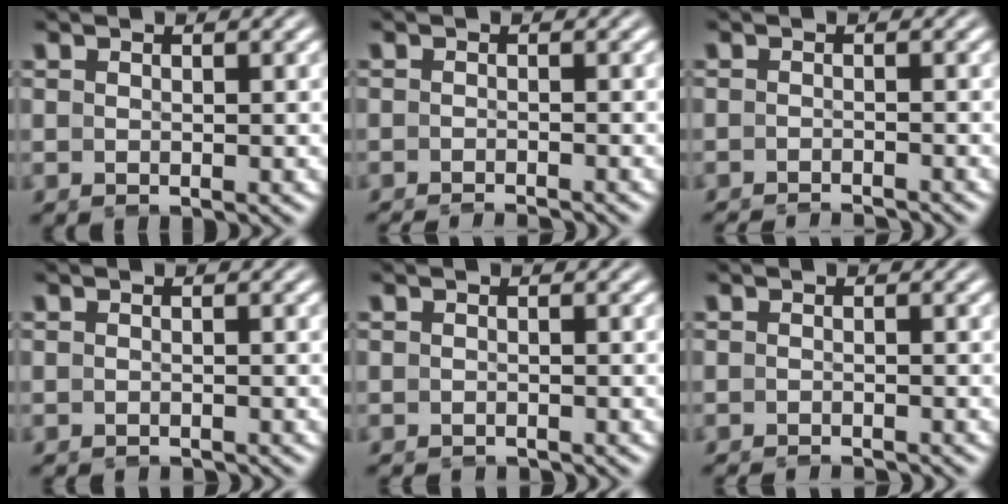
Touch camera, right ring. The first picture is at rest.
{"total": 2.7, "force": [-2.7, 0.2, 0.4], "torque": [-0.004, -0.007, -0.042]}
{"total": 3.1, "force": [-3.1, 0.1, 0.2], "torque": [0.000, -0.009, -0.048]}
{"total": 1.4, "force": [-1.4, 0.0, -0.1], "torque": [-0.002, -0.009, -0.020]}
{"total": 1.4, "force": [-1.3, -0.1, -0.3], "torque": [0.001, -0.010, -0.018]}
{"total": 2.3, "force": [-2.3, 0.1, 0.2], "torque": [-0.005, -0.008, -0.035]}